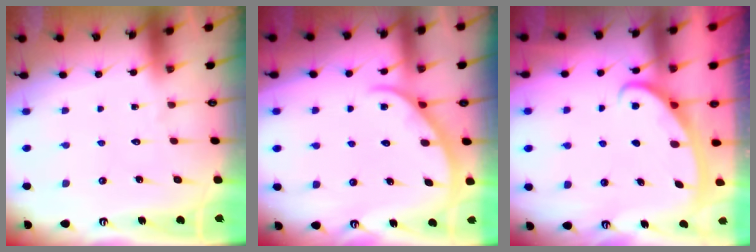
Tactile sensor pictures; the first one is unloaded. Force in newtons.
{"total": 2.7, "press": 2.6, "slide": 0.3}
{"total": 2.8, "press": 2.8, "slide": 0.4}